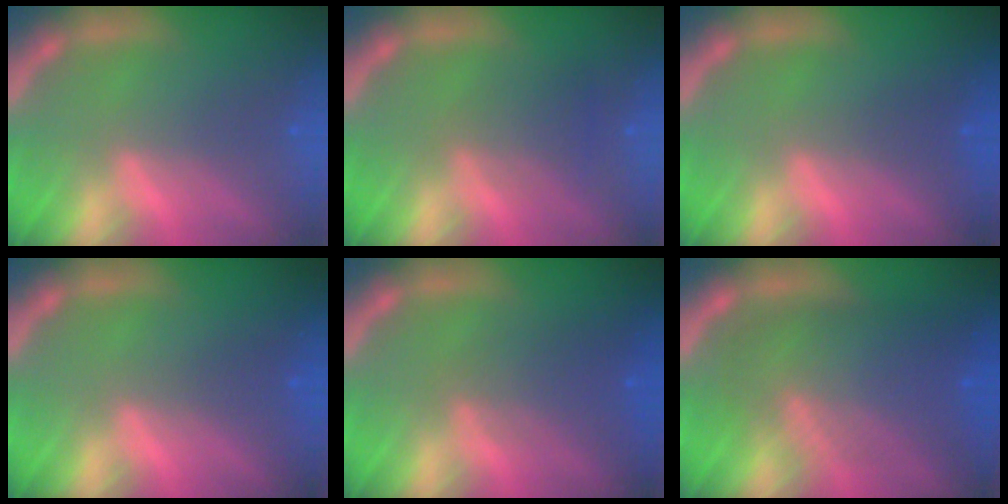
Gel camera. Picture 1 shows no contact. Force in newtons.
{"total": 2.5}
{"total": 1.0}
{"total": 0.9}
{"total": 3.6}
{"total": 9.0}